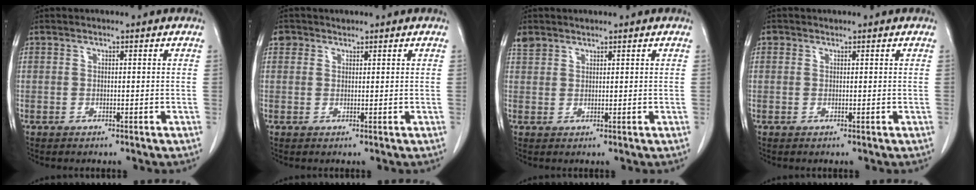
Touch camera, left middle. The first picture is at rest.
{"total": 1.6, "force": [1.1, 1.2, 0.0], "torque": [0.005, 0.009, 0.015]}
{"total": 2.0, "force": [1.8, 0.9, 0.1], "torque": [-0.005, 0.009, 0.036]}
{"total": 0.6, "force": [0.4, 0.4, 0.0], "torque": [0.000, 0.000, 0.006]}